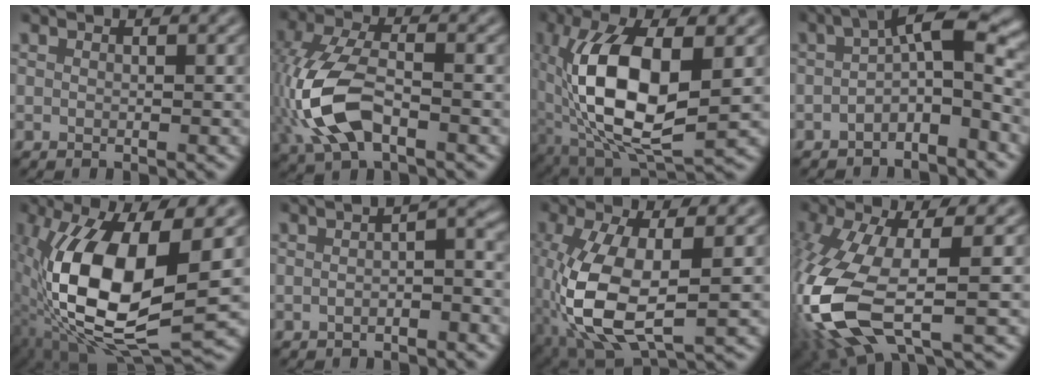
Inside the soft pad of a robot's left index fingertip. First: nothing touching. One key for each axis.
{"total": 8.2, "fx": -2.7, "fy": 4.1, "fz": 6.6, "tx": -0.160, "ty": 0.005, "tz": -0.062}
{"total": 12.7, "fx": 0.4, "fy": 5.9, "fz": 11.3, "tx": -0.217, "ty": -0.006, "tz": 0.010}
{"total": 4.9, "fx": -1.4, "fy": 1.5, "fz": 4.5, "tx": -0.068, "ty": 0.017, "tz": -0.036}
{"total": 13.3, "fx": -0.6, "fy": 5.2, "fz": 12.3, "tx": -0.238, "ty": -0.006, "tz": -0.013}
{"total": 2.3, "fx": -0.9, "fy": 0.6, "fz": 2.1, "tx": -0.036, "ty": 0.008, "tz": -0.018}
{"total": 9.5, "fx": -2.0, "fy": 4.4, "fz": 8.2, "tx": -0.197, "ty": -0.011, "tz": -0.037}
{"total": 11.6, "fx": -3.1, "fy": 4.7, "fz": 10.2, "tx": -0.260, "ty": -0.023, "tz": -0.056}